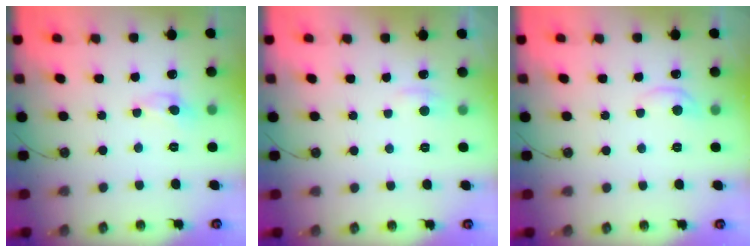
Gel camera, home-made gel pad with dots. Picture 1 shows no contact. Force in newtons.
{"total": 1.4, "press": 1.3, "slide": 0.6}
{"total": 0.0}